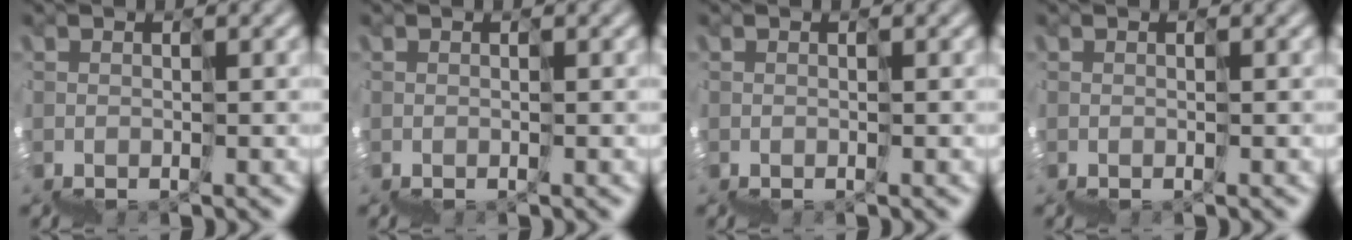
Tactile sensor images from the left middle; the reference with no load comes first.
{"total": 0.0}
{"total": 0.0}
{"total": 0.0}